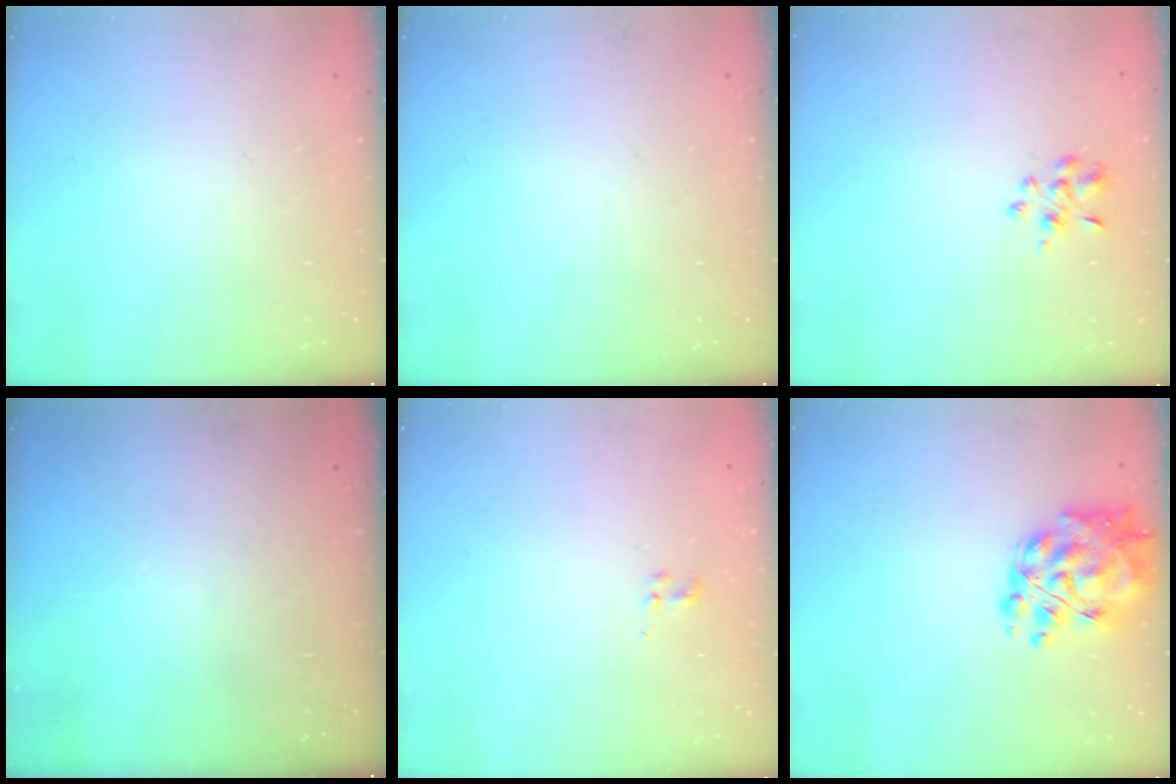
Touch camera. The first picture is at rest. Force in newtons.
{"total": 0.0}
{"total": 3.5, "press": 3.3, "slide": 1.2}
{"total": 0.0}
{"total": 1.5, "press": 1.3, "slide": 0.9}
{"total": 13.9, "press": 13.2, "slide": 4.5}